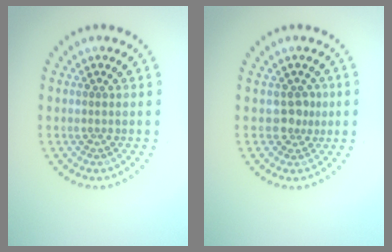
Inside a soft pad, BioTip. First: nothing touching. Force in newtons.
{"total": 1.7, "press": 1.3, "slide": 1.2}